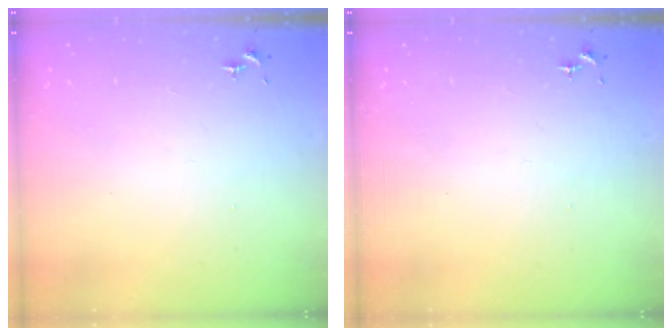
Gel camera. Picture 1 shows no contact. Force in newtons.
{"total": 0.0}